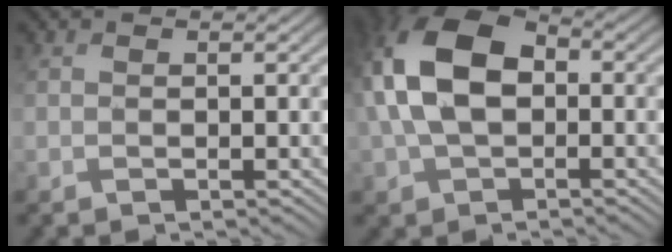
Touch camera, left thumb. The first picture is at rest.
{"total": 11.8, "force": [0.4, 7.6, 9.1], "torque": [-0.219, 0.009, 0.000]}